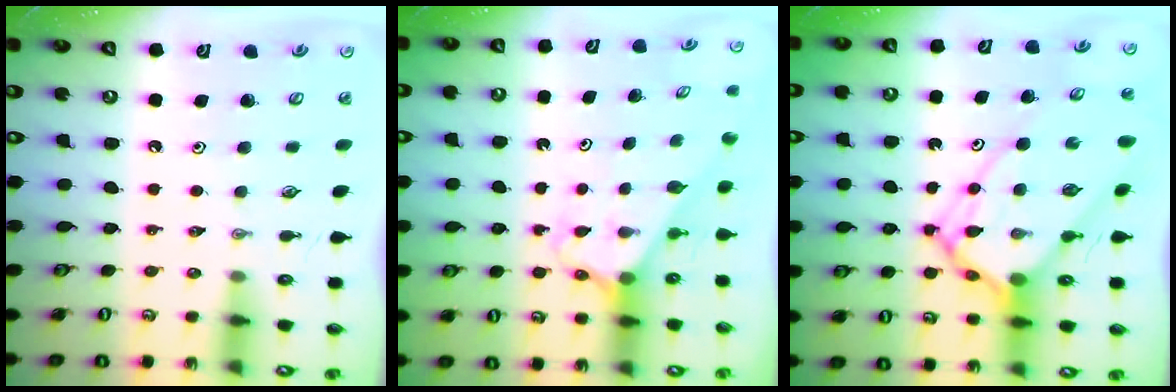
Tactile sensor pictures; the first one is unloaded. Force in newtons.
{"total": 2.6, "press": 2.6, "slide": 0.2}
{"total": 12.8, "press": 12.8, "slide": 1.2}